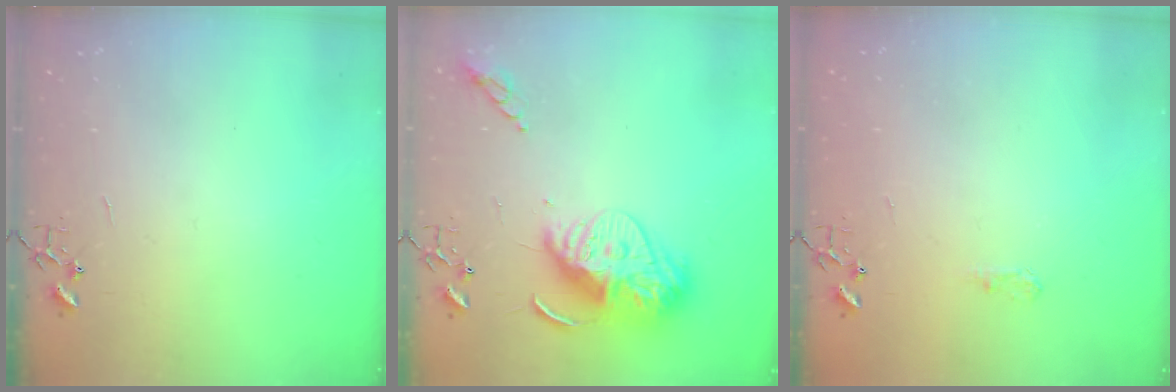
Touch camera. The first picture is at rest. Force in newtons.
{"total": 16.7, "press": 16.7, "slide": 0.8}
{"total": 6.8, "press": 6.8, "slide": 0.6}